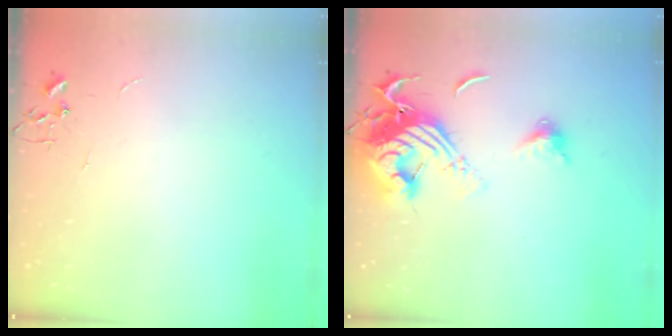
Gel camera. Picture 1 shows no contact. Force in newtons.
{"total": 17.1, "press": 17.0, "slide": 1.9}